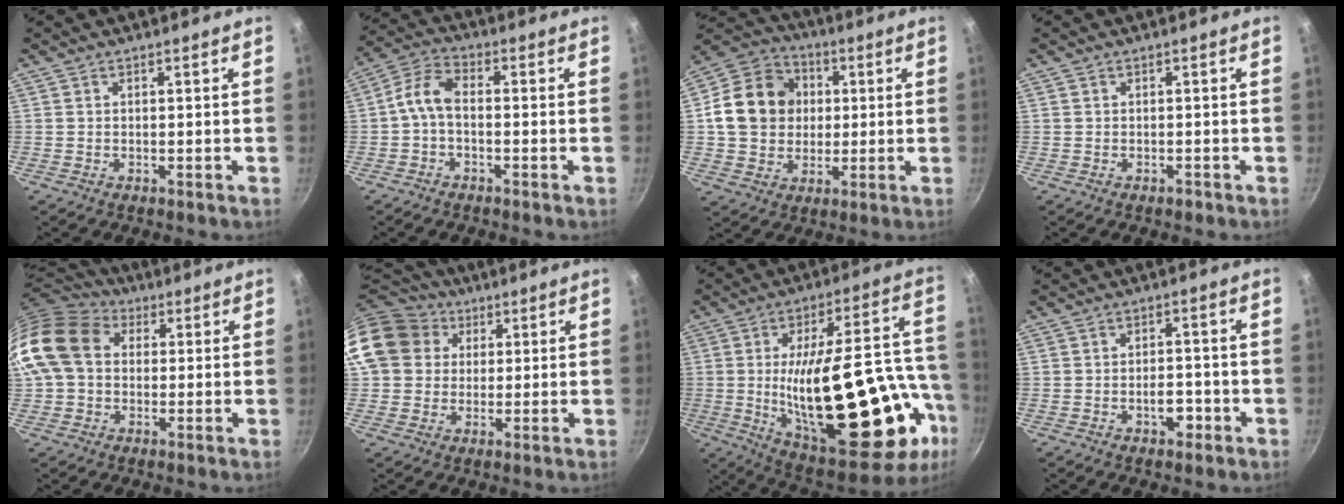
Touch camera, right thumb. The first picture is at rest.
{"total": 5.2, "force": [-1.3, 2.6, 4.3], "torque": [-0.096, 0.029, -0.037]}
{"total": 15.4, "force": [1.7, 13.1, 7.8], "torque": [-0.109, 0.019, 0.023]}
{"total": 0.9, "force": [-0.5, 0.5, 0.4], "torque": [-0.004, 0.006, -0.004]}
{"total": 16.0, "force": [2.8, 12.2, 9.9], "torque": [-0.181, 0.032, 0.037]}
{"total": 17.0, "force": [5.2, 14.3, 7.6], "torque": [-0.143, 0.028, 0.088]}
{"total": 35.1, "force": [-7.4, 14.4, 31.1], "torque": [-0.430, 0.022, -0.080]}
{"total": 4.2, "force": [-1.7, 2.4, 2.9], "torque": [-0.023, 0.014, -0.025]}